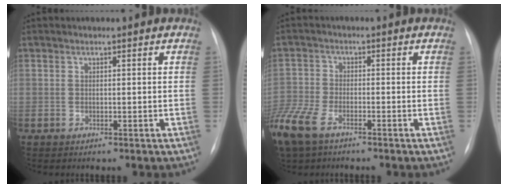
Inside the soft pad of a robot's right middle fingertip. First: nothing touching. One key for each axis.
{"total": 11.2, "fx": -7.3, "fy": 5.0, "fz": 6.8, "tx": -0.172, "ty": -0.015, "tz": -0.141}